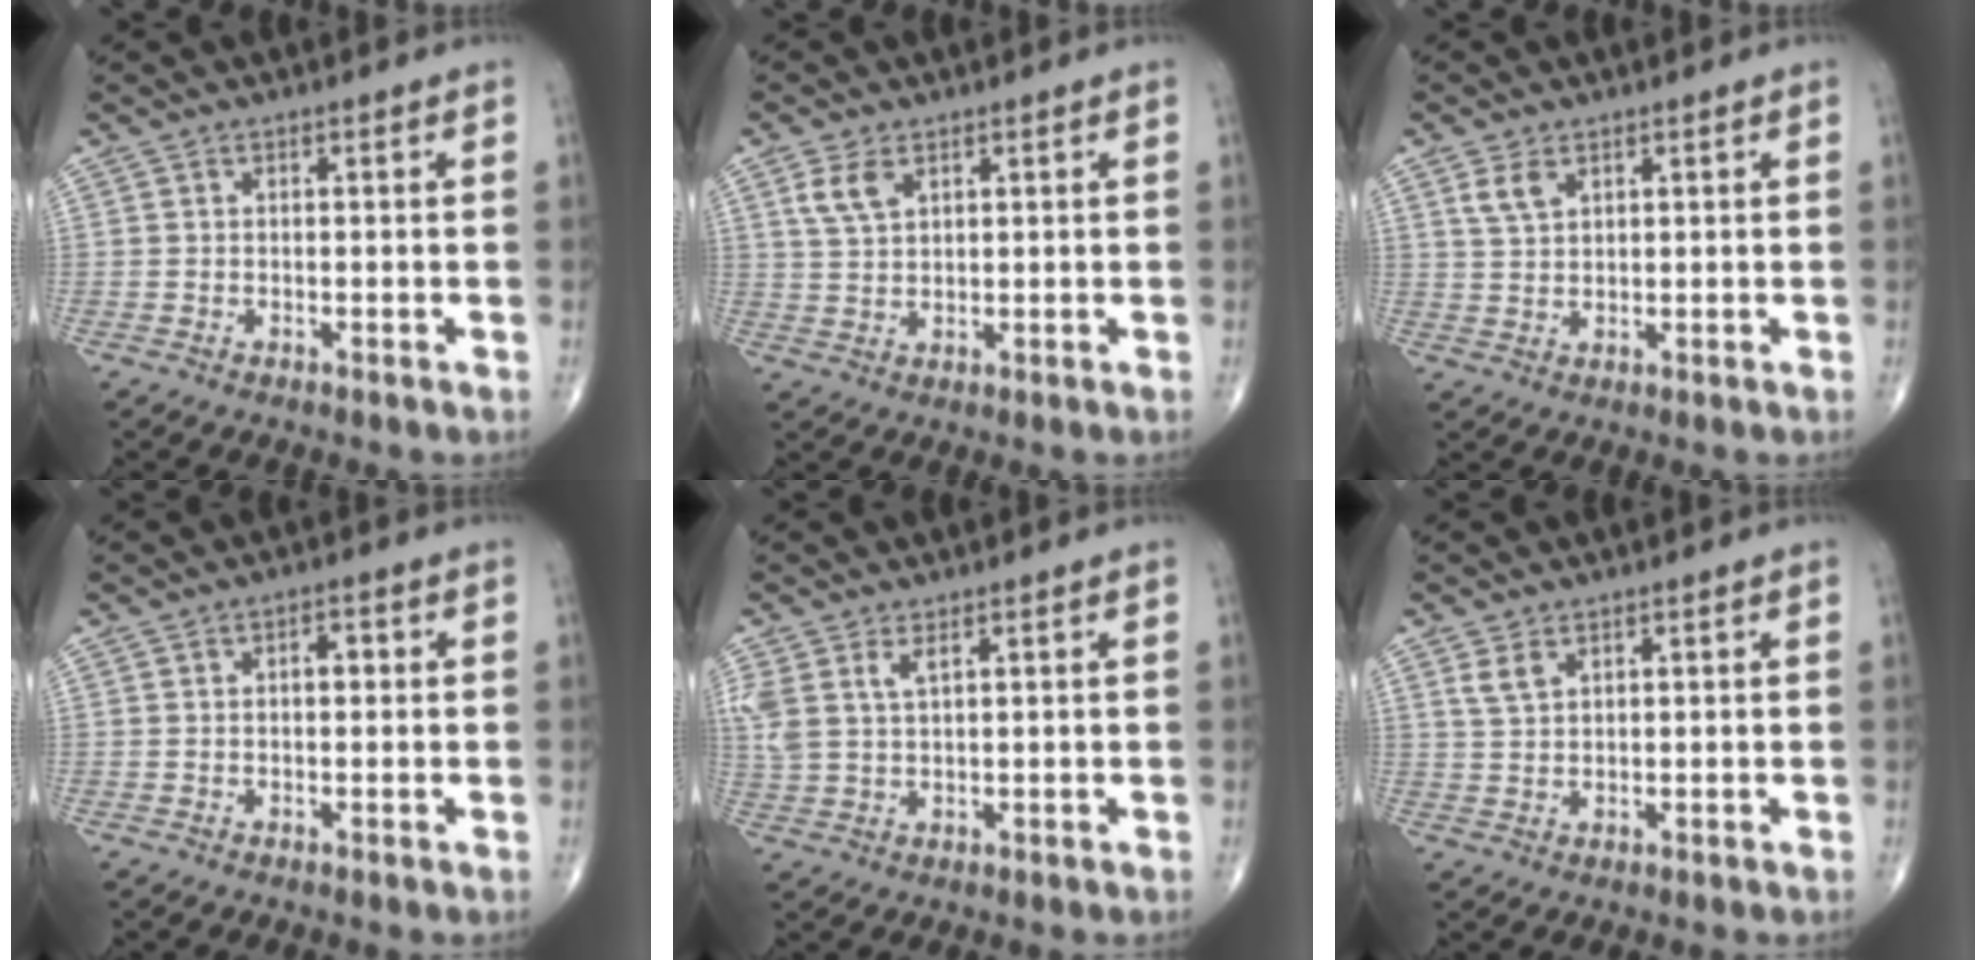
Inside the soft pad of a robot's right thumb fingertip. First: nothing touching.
{"total": 4.5, "force": [2.2, 2.5, 3.0], "torque": [-0.057, -0.003, 0.051]}
{"total": 3.5, "force": [1.9, 2.0, 2.1], "torque": [-0.039, -0.004, 0.045]}
{"total": 2.3, "force": [0.4, 1.3, 1.9], "torque": [-0.020, 0.007, 0.001]}
{"total": 6.0, "force": [2.8, 2.8, 4.5], "torque": [-0.110, -0.001, 0.065]}
{"total": 2.7, "force": [1.6, 1.4, 1.6], "torque": [-0.031, -0.003, 0.040]}